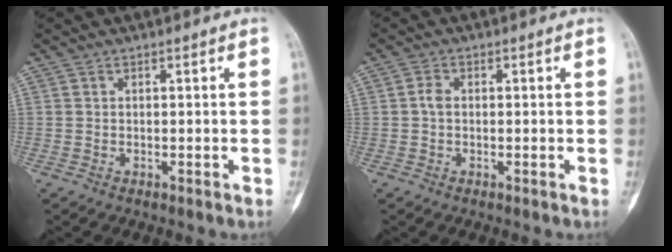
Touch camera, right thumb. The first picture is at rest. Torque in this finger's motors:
{"motor_torque": [-0.01, 0.01, 0.14, -0.14, -0.07]}